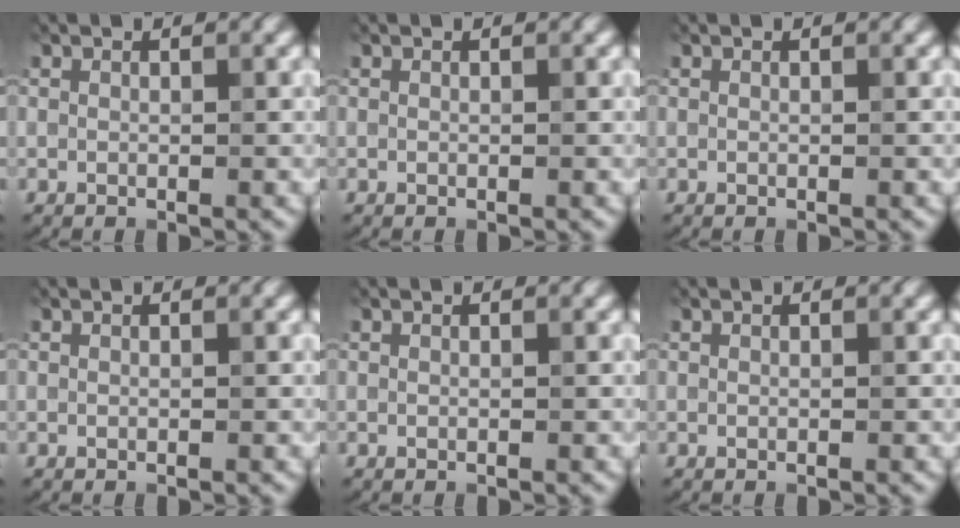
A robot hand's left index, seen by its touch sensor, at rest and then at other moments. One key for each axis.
{"total": 0.0}
{"total": 0.0}
{"total": 0.0}
{"total": 0.0}
{"total": 0.0}